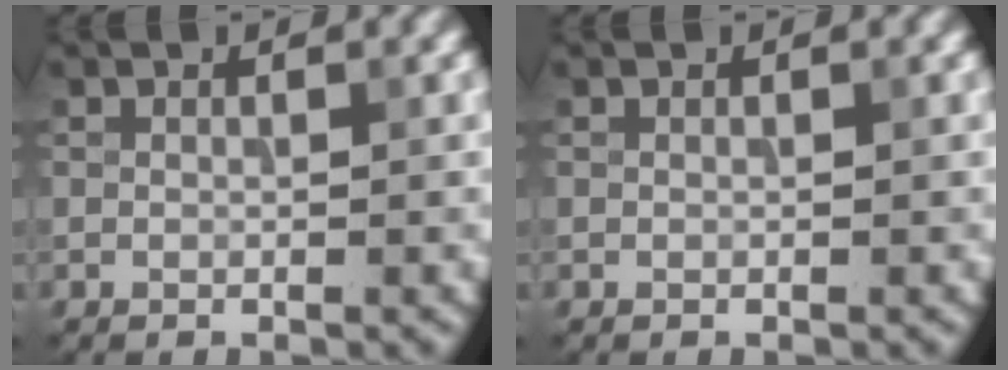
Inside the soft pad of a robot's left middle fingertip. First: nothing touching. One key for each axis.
{"total": 0.0}